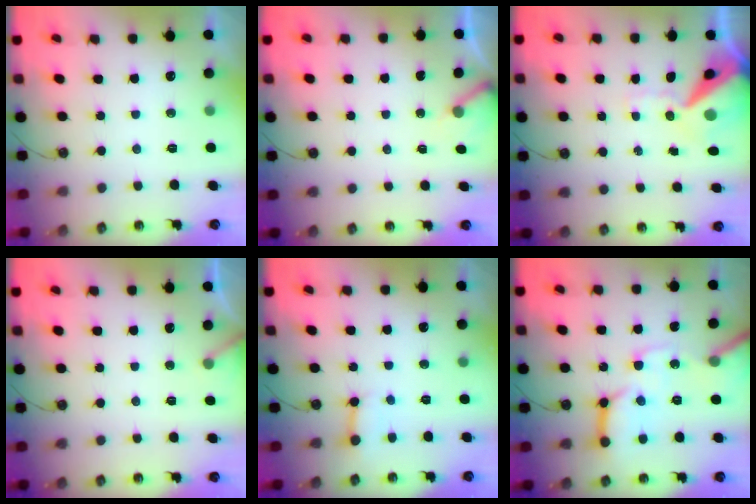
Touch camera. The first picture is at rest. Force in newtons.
{"total": 2.7, "press": 2.7, "slide": 0.2}
{"total": 13.8, "press": 13.6, "slide": 2.0}
{"total": 3.2, "press": 3.2, "slide": 0.4}
{"total": 3.3, "press": 3.3, "slide": 0.4}
{"total": 16.7, "press": 16.5, "slide": 2.1}